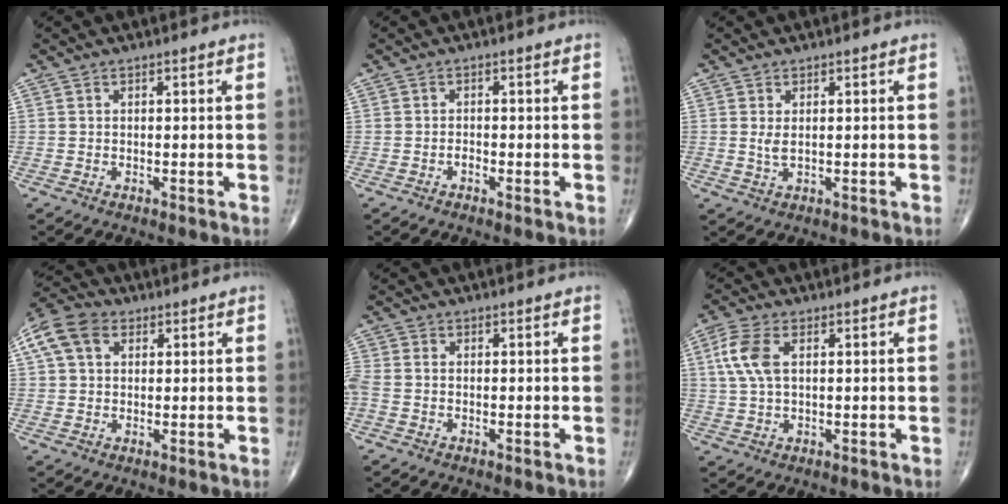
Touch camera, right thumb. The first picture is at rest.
{"total": 1.1, "force": [-0.6, 0.4, 0.8], "torque": [-0.014, 0.004, -0.012]}
{"total": 1.9, "force": [0.4, 0.8, 1.7], "torque": [-0.036, -0.005, 0.012]}
{"total": 8.9, "force": [3.1, 6.4, 5.4], "torque": [-0.107, 0.022, 0.051]}
{"total": 3.5, "force": [-0.7, 2.3, 2.5], "torque": [-0.076, 0.007, -0.018]}
{"total": 7.0, "force": [1.8, 3.7, 5.7], "torque": [-0.142, 0.011, 0.035]}